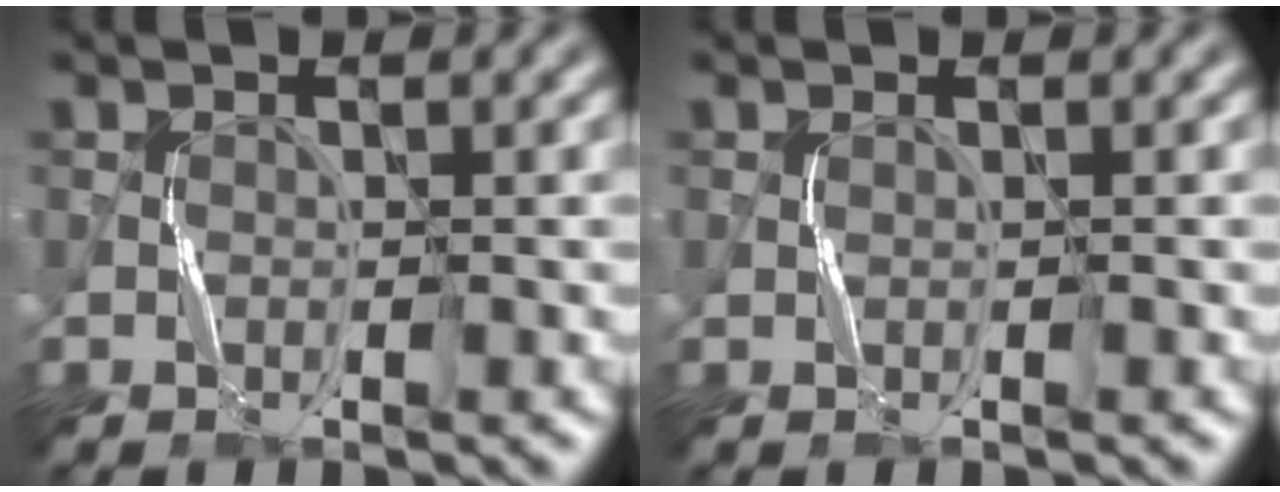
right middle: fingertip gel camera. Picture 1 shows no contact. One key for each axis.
{"total": 0.0}